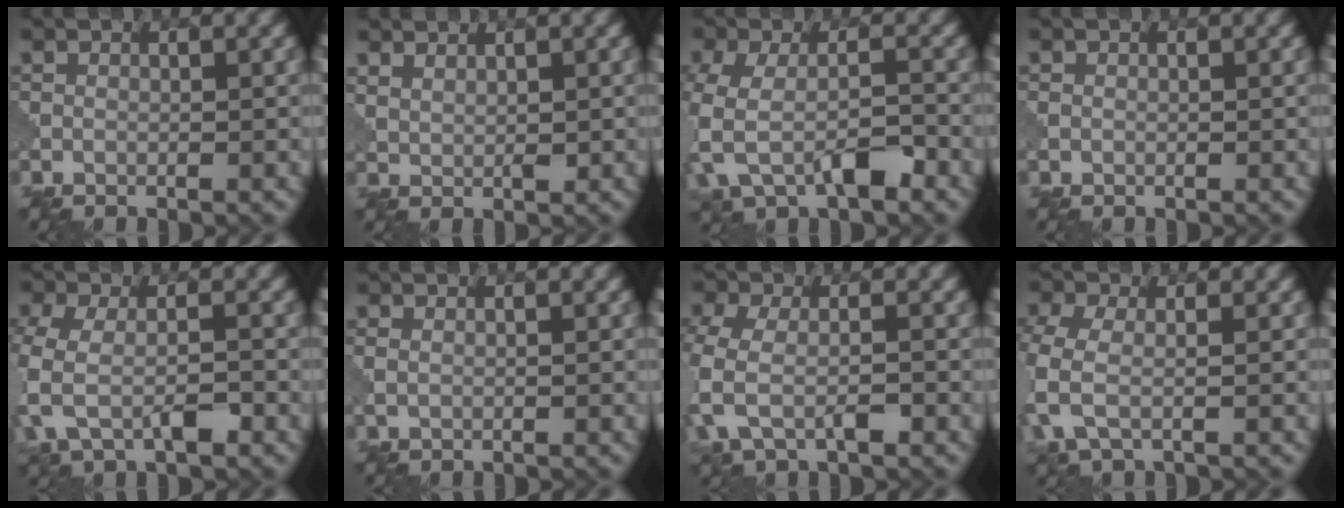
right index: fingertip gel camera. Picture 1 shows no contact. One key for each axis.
{"total": 2.5, "fx": 1.9, "fy": 1.1, "fz": 1.2, "tx": -0.026, "ty": 0.000, "tz": 0.041}
{"total": 6.6, "fx": -3.0, "fy": 3.3, "fz": 4.9, "tx": -0.117, "ty": -0.014, "tz": -0.066}
{"total": 0.6, "fx": 0.0, "fy": 0.6, "fz": 0.1, "tx": -0.001, "ty": -0.002, "tz": -0.002}
{"total": 5.9, "fx": -2.5, "fy": 3.0, "fz": 4.3, "tx": -0.109, "ty": -0.009, "tz": -0.058}
{"total": 0.9, "fx": 0.3, "fy": 0.5, "fz": 0.6, "tx": -0.016, "ty": -0.002, "tz": 0.008}
{"total": 5.3, "fx": -2.2, "fy": 2.7, "fz": 4.0, "tx": -0.104, "ty": -0.007, "tz": -0.053}
{"total": 4.6, "fx": -1.3, "fy": 2.5, "fz": 3.7, "tx": -0.105, "ty": -0.003, "tz": -0.034}